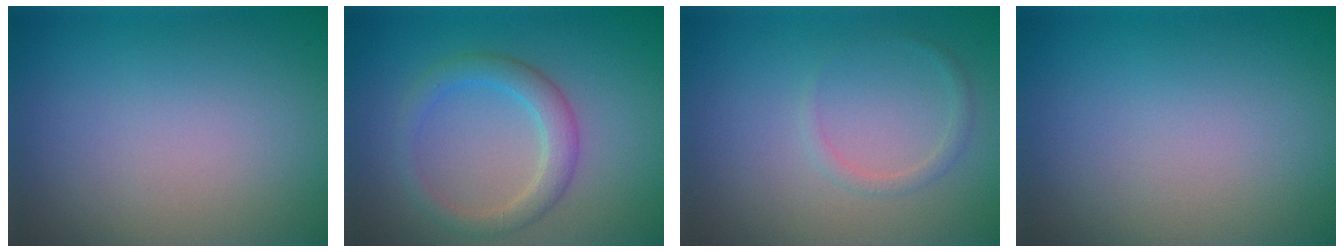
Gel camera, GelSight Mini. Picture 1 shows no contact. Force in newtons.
{"total": 2.8, "press": 2.8, "slide": 0.1}
{"total": 0.9, "press": 0.9, "slide": 0.1}
{"total": 0.0}